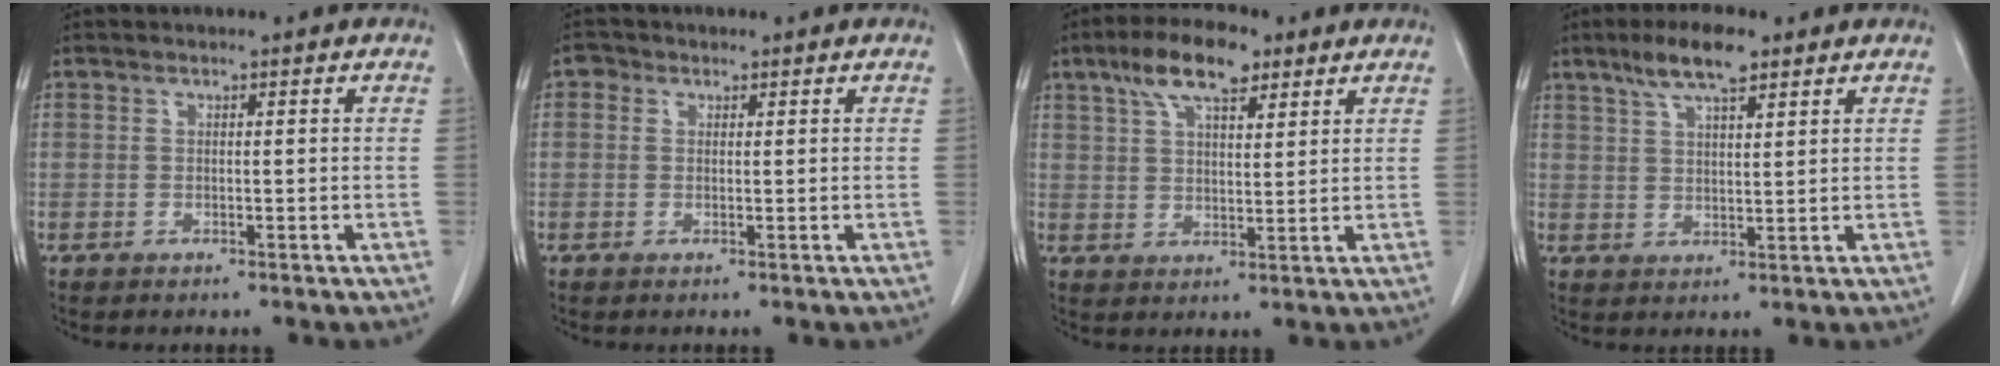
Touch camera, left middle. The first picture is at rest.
{"total": 1.5, "force": [0.7, 1.3, 0.4], "torque": [-0.002, 0.005, 0.006]}
{"total": 9.1, "force": [5.7, 3.1, 6.4], "torque": [-0.120, 0.017, 0.101]}
{"total": 7.1, "force": [4.9, 1.5, 4.9], "torque": [-0.098, 0.010, 0.089]}